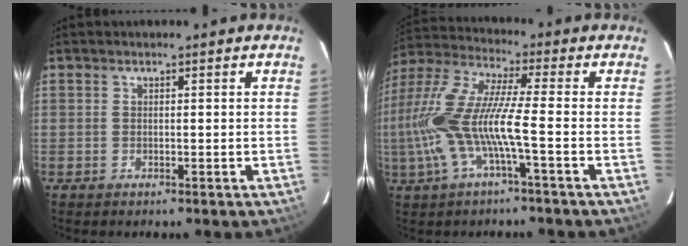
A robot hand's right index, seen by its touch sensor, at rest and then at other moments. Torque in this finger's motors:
{"motor_torque": [1.41, -0.73, 1.05, 0.21]}